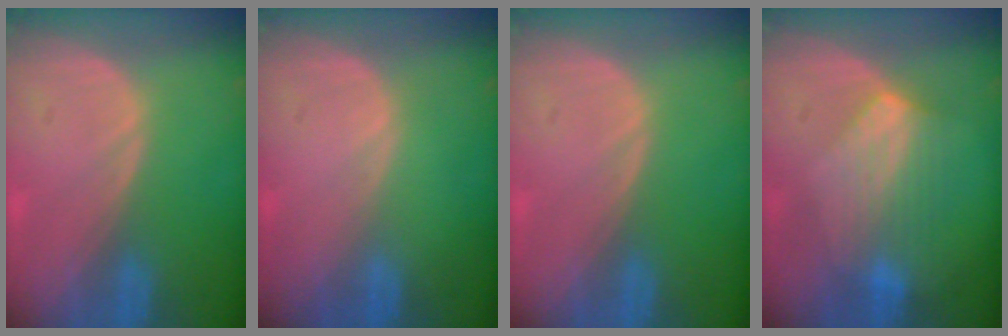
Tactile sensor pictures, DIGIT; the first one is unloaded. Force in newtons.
{"total": 0.0}
{"total": 0.0}
{"total": 7.0, "press": 6.5, "slide": 2.7}